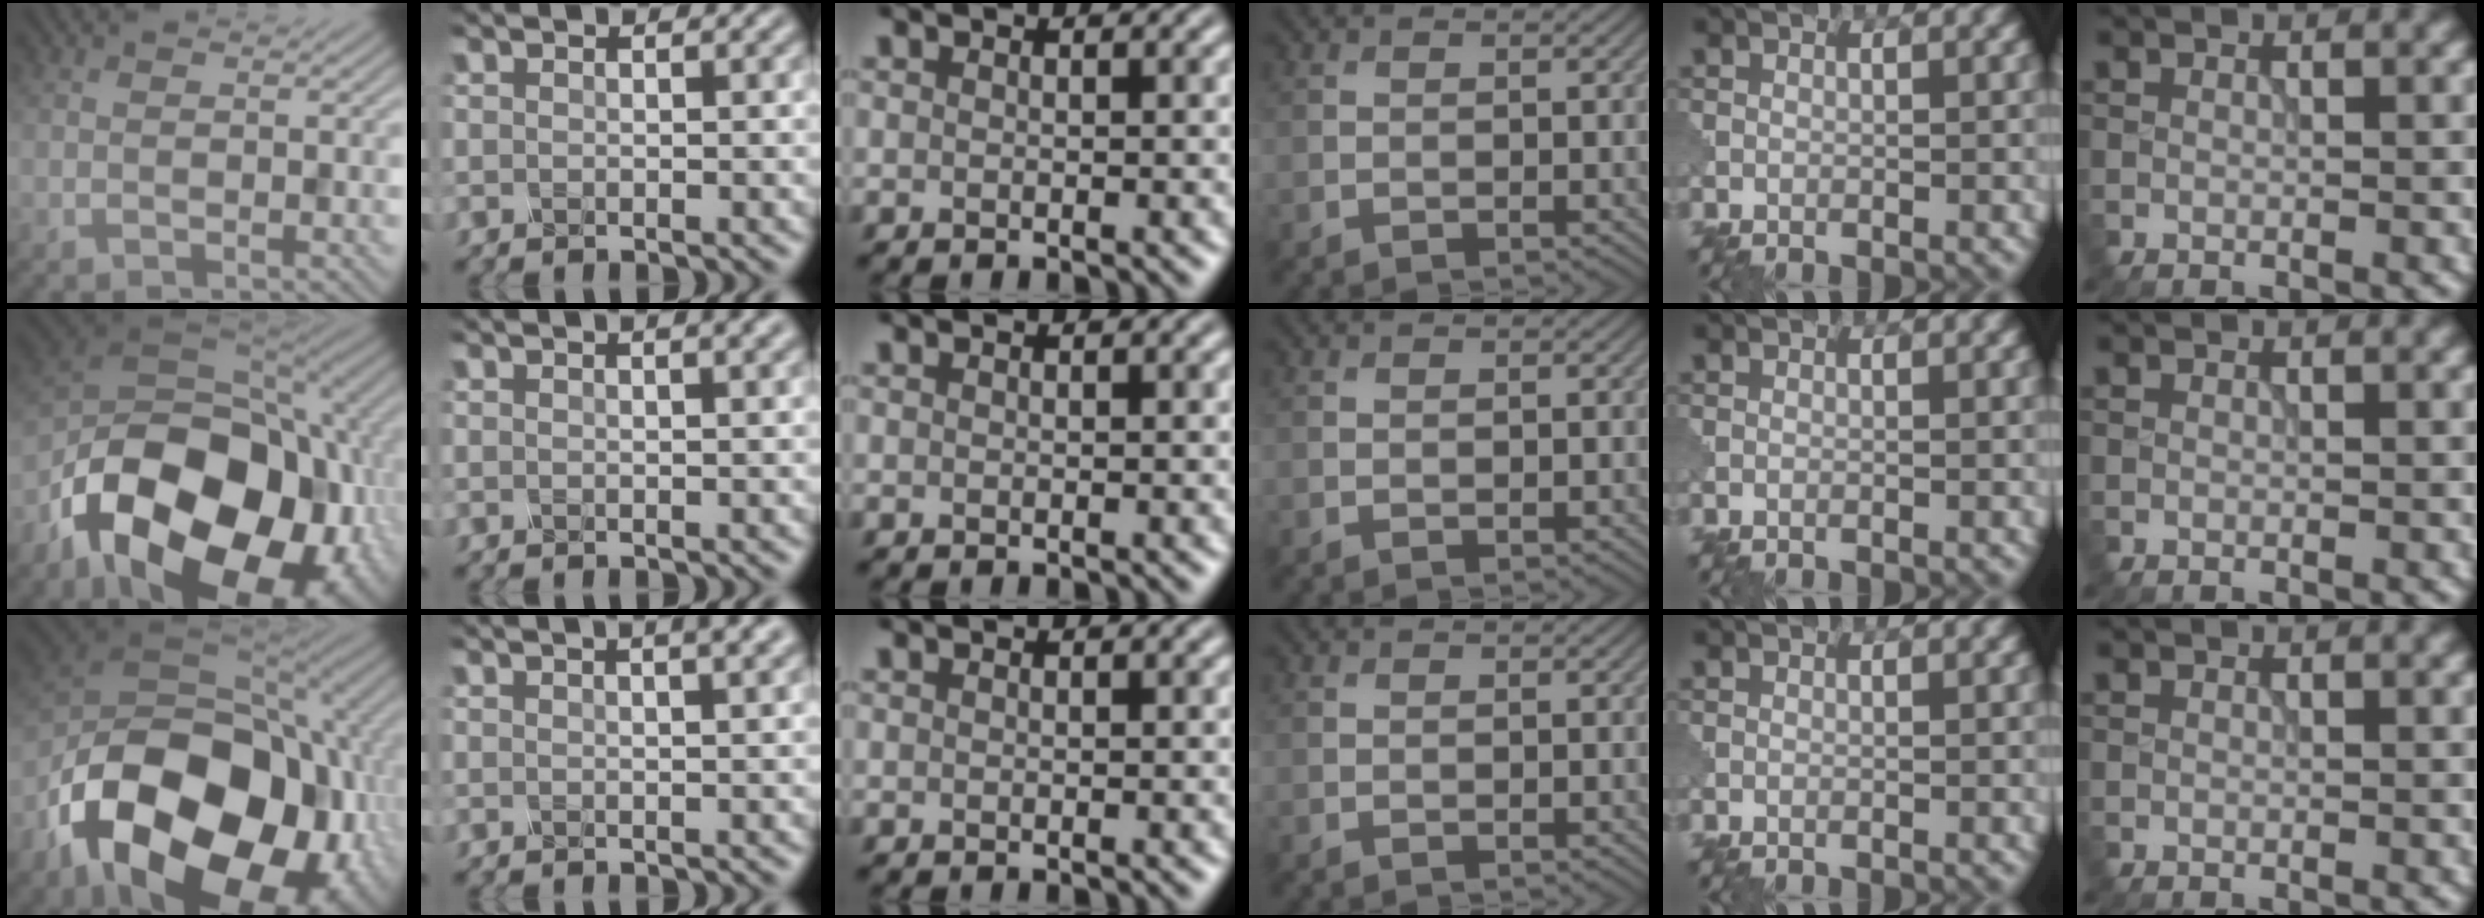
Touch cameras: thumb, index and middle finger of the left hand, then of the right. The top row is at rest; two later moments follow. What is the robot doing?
{"motion": "shake", "object": "sieve"}